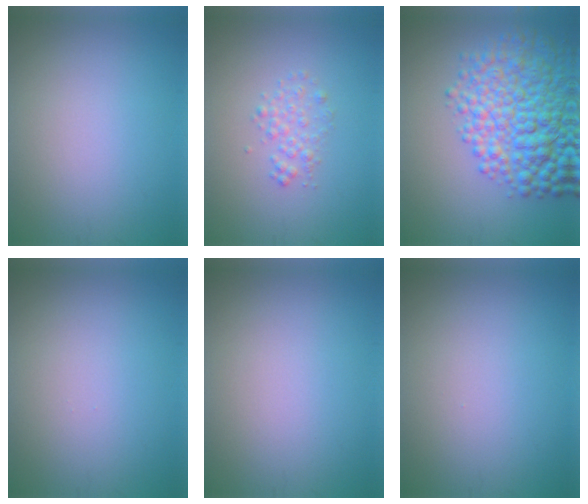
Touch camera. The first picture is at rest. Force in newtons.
{"total": 1.5, "press": 1.5, "slide": 0.0}
{"total": 9.2, "press": 9.2, "slide": 0.3}
{"total": 0.0}
{"total": 0.0}
{"total": 0.0}